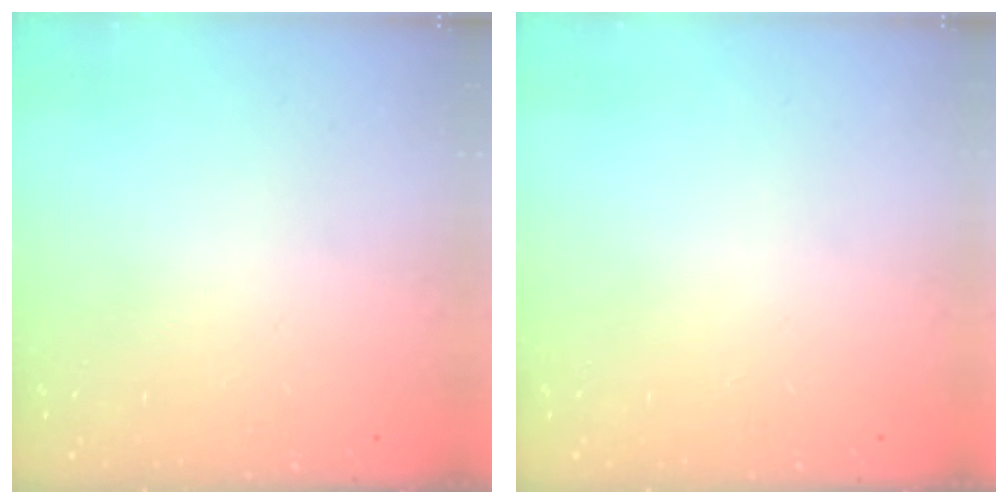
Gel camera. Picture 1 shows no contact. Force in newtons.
{"total": 0.0}